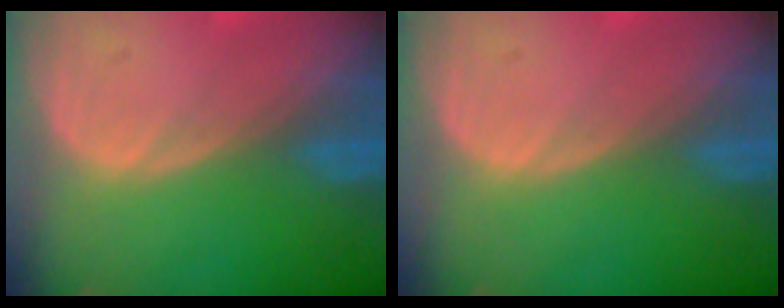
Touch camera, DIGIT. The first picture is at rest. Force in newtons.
{"total": 0.0}